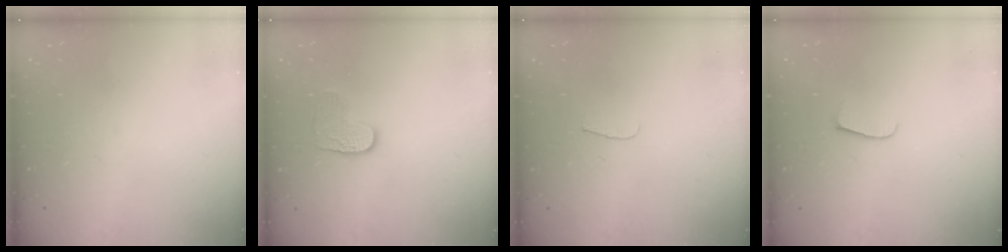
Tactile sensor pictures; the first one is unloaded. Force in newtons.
{"total": 6.6, "press": 6.6, "slide": 0.3}
{"total": 3.8, "press": 3.8, "slide": 0.4}
{"total": 6.2, "press": 6.1, "slide": 0.6}